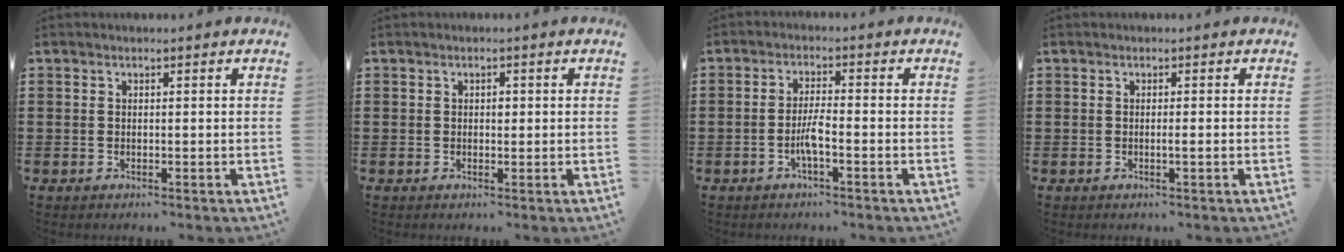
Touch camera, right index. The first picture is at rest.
{"total": 1.0, "force": [0.2, 0.7, 0.8], "torque": [-0.016, 0.003, 0.003]}
{"total": 3.4, "force": [-1.5, 0.3, 3.0], "torque": [-0.070, -0.005, -0.032]}
{"total": 0.9, "force": [-0.3, -0.1, 0.8], "torque": [-0.014, -0.003, -0.004]}